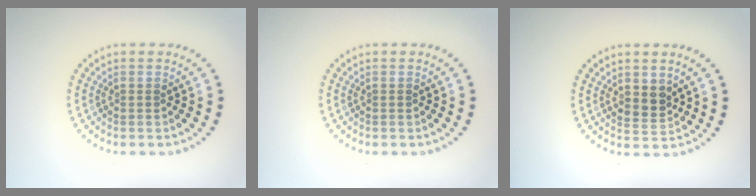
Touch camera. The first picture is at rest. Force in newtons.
{"total": 0.0}
{"total": 1.8, "press": 1.6, "slide": 0.9}